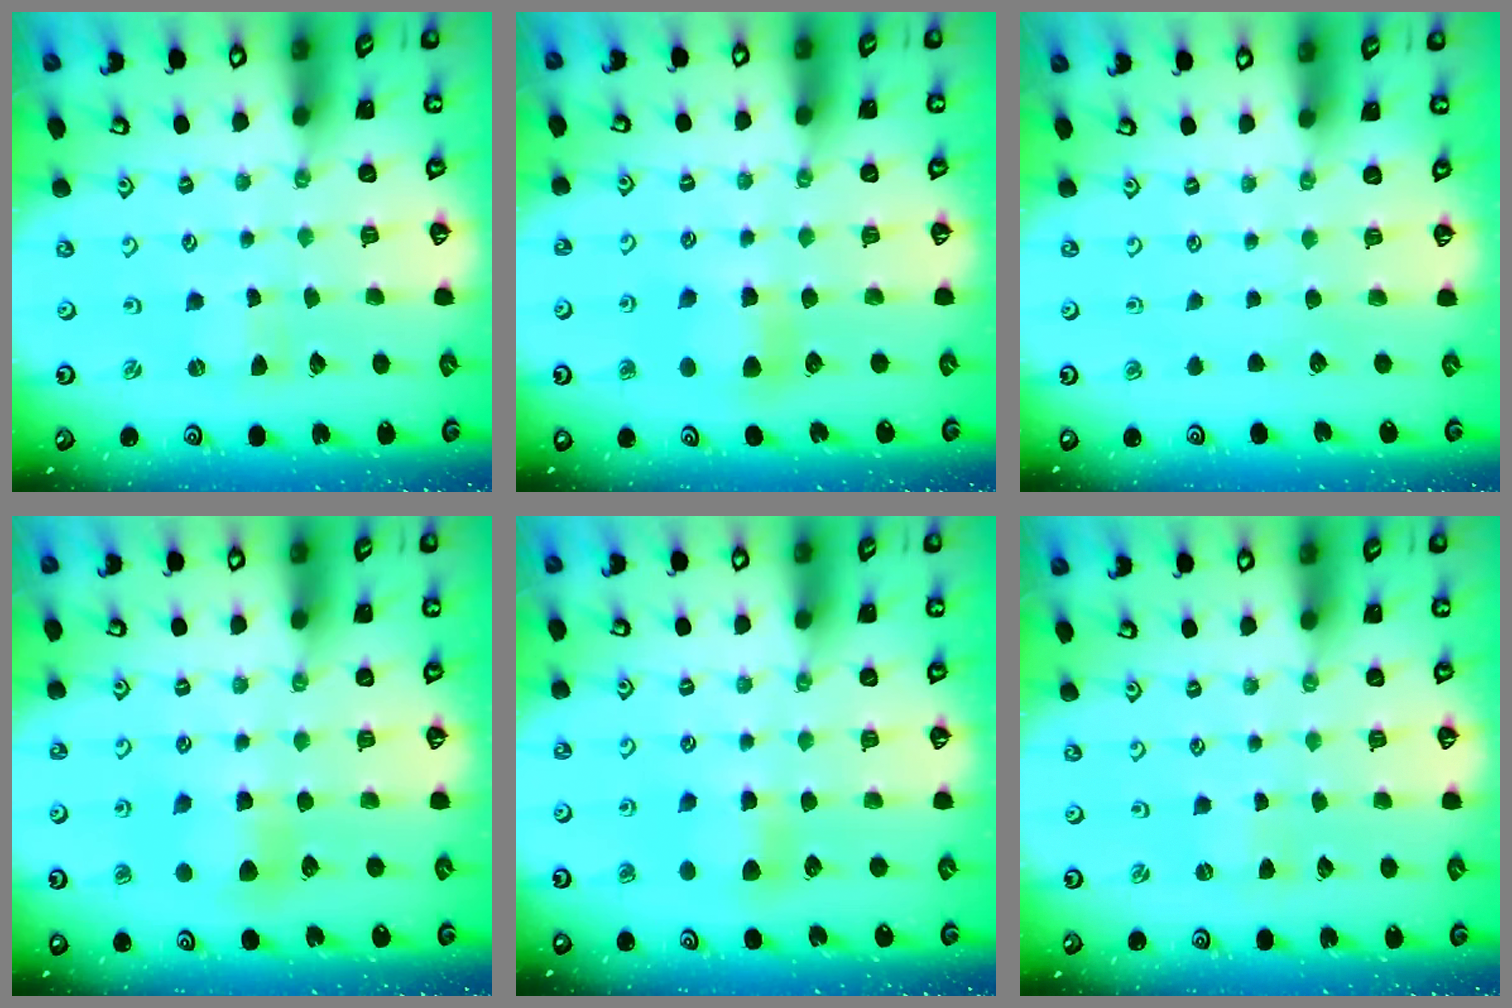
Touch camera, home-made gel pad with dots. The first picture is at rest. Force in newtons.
{"total": 5.9, "press": 5.9, "slide": 0.3}
{"total": 0.0}
{"total": 6.1, "press": 6.1, "slide": 0.2}
{"total": 6.5, "press": 6.5, "slide": 0.9}
{"total": 0.9, "press": 0.9, "slide": 0.2}